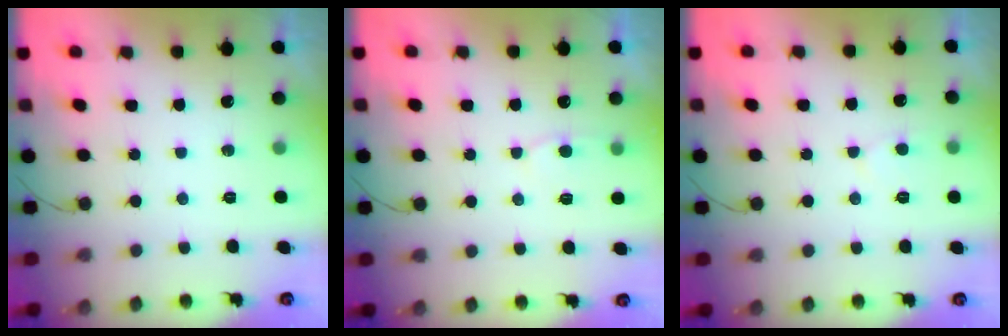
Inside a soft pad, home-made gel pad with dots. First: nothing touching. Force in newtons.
{"total": 4.9, "press": 4.8, "slide": 0.6}
{"total": 3.5, "press": 3.5, "slide": 0.3}